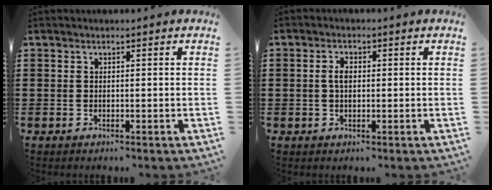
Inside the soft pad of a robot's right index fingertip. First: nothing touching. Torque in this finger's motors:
{"motor_torque": [0.60, -0.29, 0.23, 0.07]}